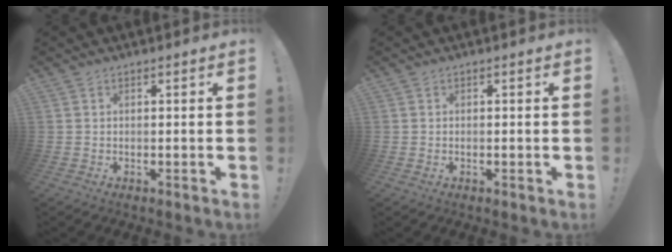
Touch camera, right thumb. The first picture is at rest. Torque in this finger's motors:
{"motor_torque": [-0.04, 0.10, 0.18, 0.02, 0.00]}